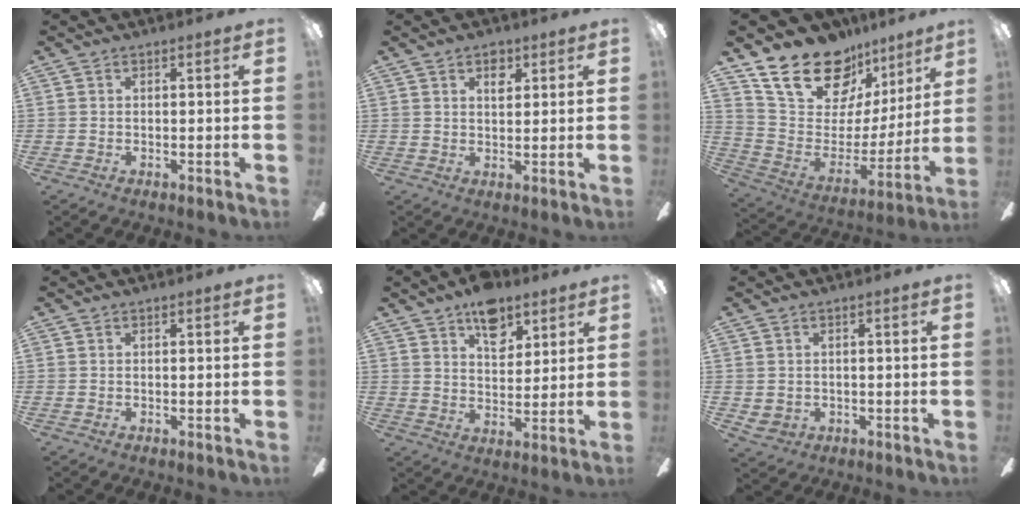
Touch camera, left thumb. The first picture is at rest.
{"total": 3.9, "force": [2.5, 2.0, 2.3], "torque": [-0.017, -0.010, 0.039]}
{"total": 22.9, "force": [16.8, 11.8, 10.1], "torque": [-0.174, -0.112, 0.313]}
{"total": 0.0}
{"total": 10.2, "force": [6.7, 5.4, 5.4], "torque": [-0.066, -0.025, 0.119]}
{"total": 1.4, "force": [0.6, 1.3, 0.3], "torque": [-0.009, -0.003, 0.010]}